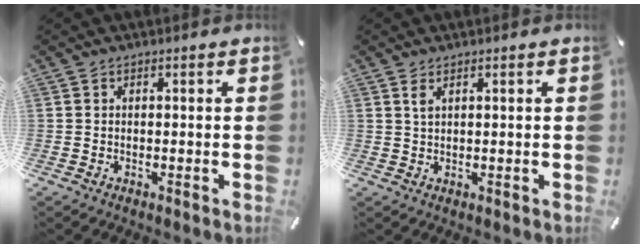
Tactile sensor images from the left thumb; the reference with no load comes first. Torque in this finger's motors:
{"motor_torque": [0.13, 0.13, 0.19, -0.23, 0.01]}